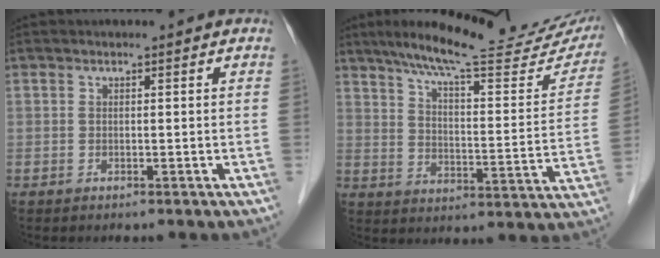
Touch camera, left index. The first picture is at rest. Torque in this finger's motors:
{"motor_torque": [0.60, -0.62, 0.29, 0.07]}